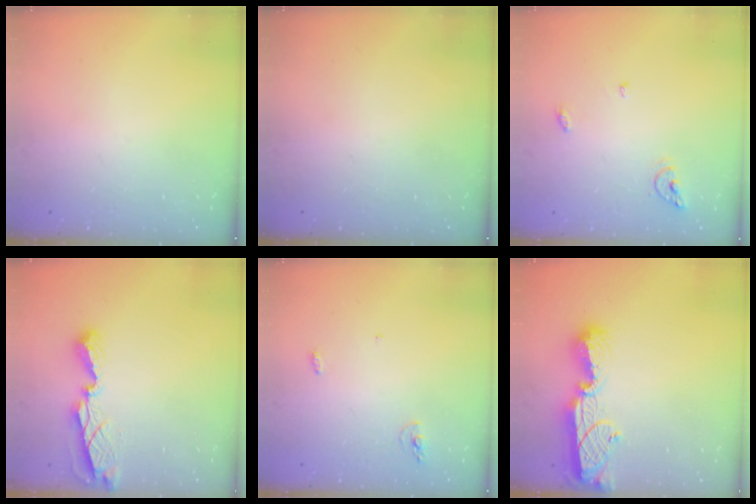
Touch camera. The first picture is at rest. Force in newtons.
{"total": 0.0}
{"total": 5.8, "press": 5.8, "slide": 0.4}
{"total": 7.7, "press": 7.7, "slide": 0.7}
{"total": 7.6, "press": 4.3, "slide": 6.2}
{"total": 12.7, "press": 12.7, "slide": 1.0}